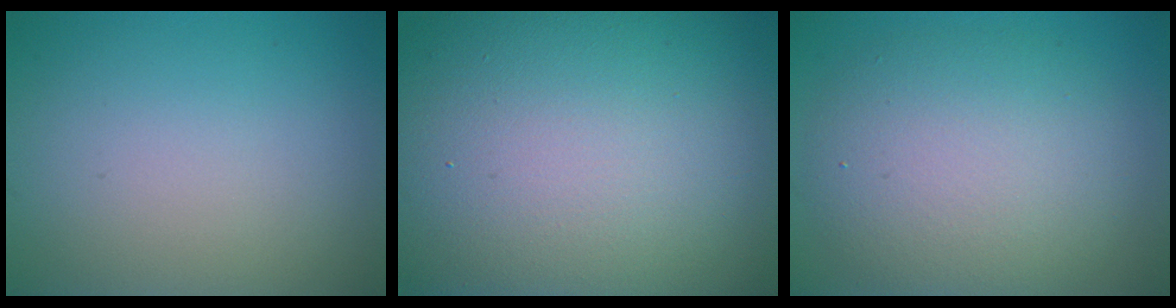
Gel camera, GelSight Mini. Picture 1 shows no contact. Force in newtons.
{"total": 21.9, "press": 21.9, "slide": 1.2}
{"total": 7.3, "press": 7.2, "slide": 0.8}